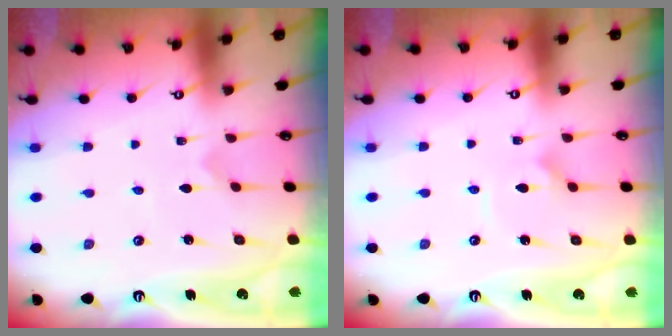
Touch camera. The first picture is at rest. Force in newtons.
{"total": 4.0, "press": 4.0, "slide": 0.3}